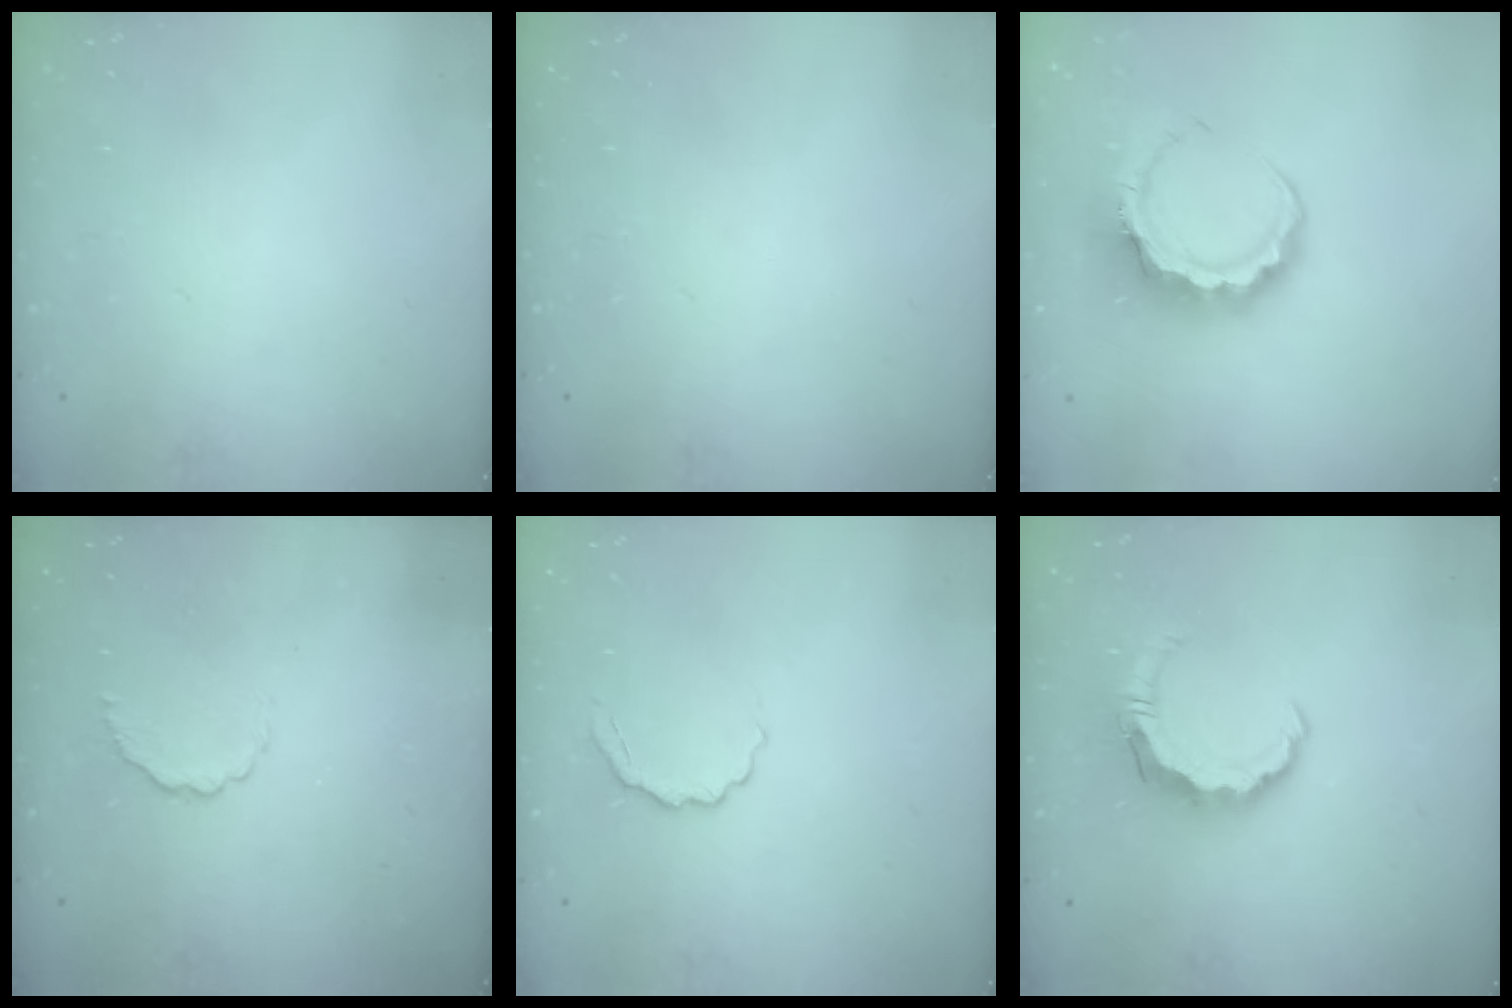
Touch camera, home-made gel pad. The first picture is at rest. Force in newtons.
{"total": 0.0}
{"total": 9.7, "press": 9.5, "slide": 1.9}
{"total": 3.9, "press": 3.7, "slide": 1.3}
{"total": 5.3, "press": 5.2, "slide": 1.3}
{"total": 7.0, "press": 7.0, "slide": 0.4}